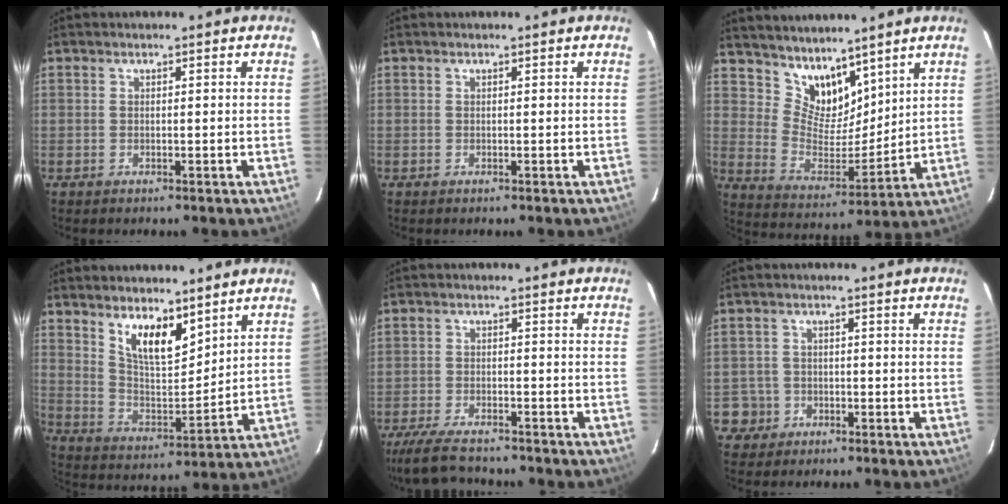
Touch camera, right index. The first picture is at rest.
{"total": 0.0}
{"total": 11.0, "force": [8.7, 5.4, 4.1], "torque": [-0.073, -0.005, 0.174]}
{"total": 10.3, "force": [7.0, 3.8, 6.6], "torque": [-0.115, -0.004, 0.136]}
{"total": 10.0, "force": [-8.7, 2.3, 4.3], "torque": [-0.115, -0.022, -0.153]}
{"total": 4.5, "force": [-1.8, 4.2, -0.1], "torque": [-0.006, 0.026, -0.031]}